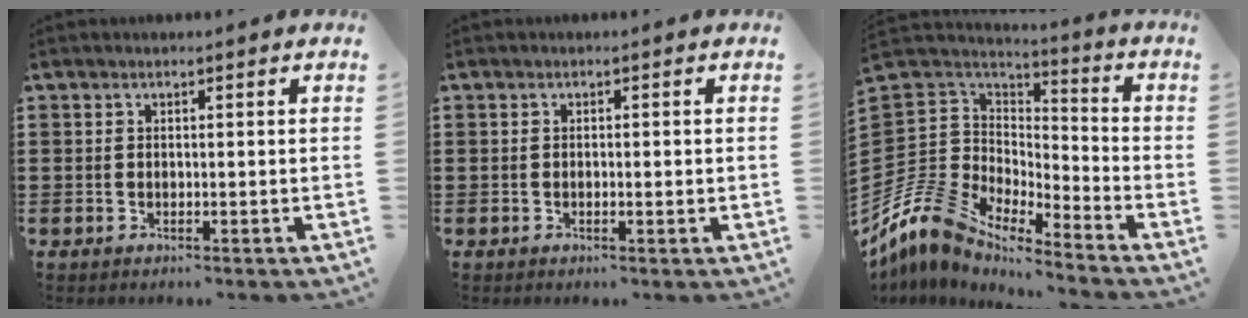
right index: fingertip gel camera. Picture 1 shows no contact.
{"total": 0.7, "force": [-0.1, 0.2, 0.6], "torque": [-0.012, -0.003, -0.002]}
{"total": 9.5, "force": [-7.9, 4.7, 2.5], "torque": [-0.111, -0.011, -0.168]}